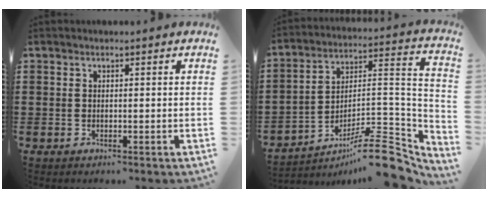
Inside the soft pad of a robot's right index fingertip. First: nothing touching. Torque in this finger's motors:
{"motor_torque": [-1.69, -0.29, -1.05, -0.21]}